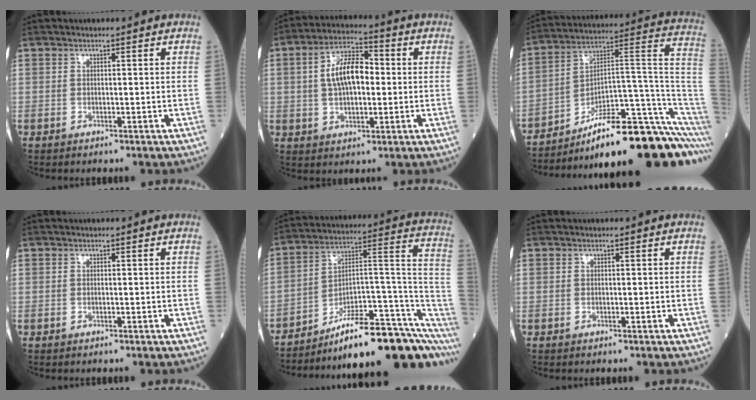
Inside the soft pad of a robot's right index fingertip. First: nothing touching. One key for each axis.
{"total": 9.6, "fx": 0.8, "fy": 4.3, "fz": 8.5, "tx": -0.164, "ty": 0.021, "tz": 0.013}
{"total": 22.2, "fx": -15.0, "fy": 1.3, "fz": 16.3, "tx": -0.149, "ty": 0.049, "tz": -0.238}
{"total": 0.0}
{"total": 22.3, "fx": -16.2, "fy": 4.3, "fz": 14.6, "tx": -0.124, "ty": 0.050, "tz": -0.238}
{"total": 0.0}